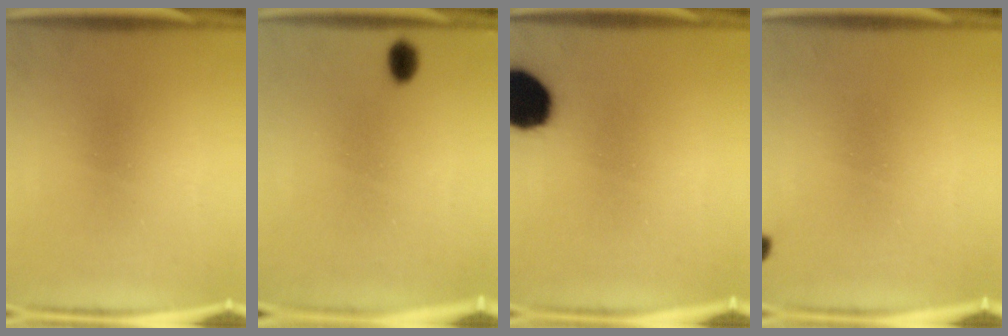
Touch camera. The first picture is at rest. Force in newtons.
{"total": 1.7}
{"total": 15.1}
{"total": 1.0}